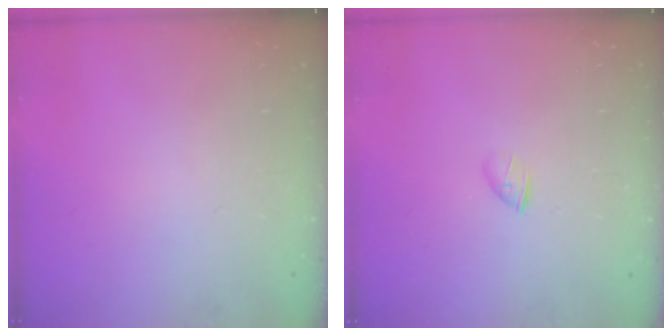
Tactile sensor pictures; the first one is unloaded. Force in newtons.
{"total": 1.7, "press": 1.6, "slide": 0.6}